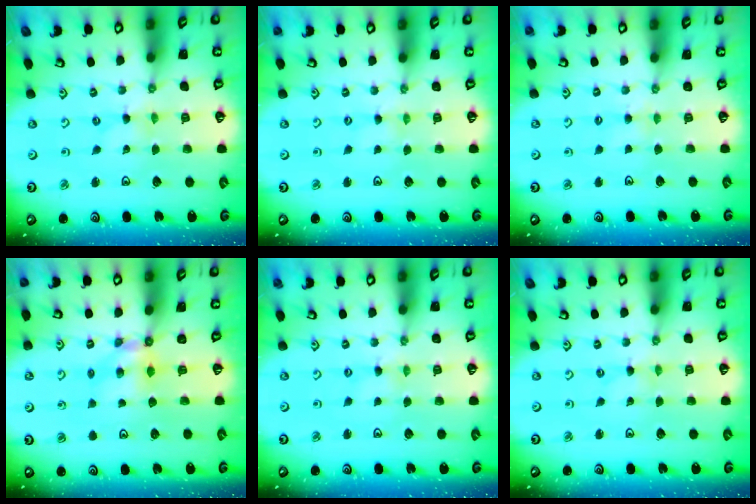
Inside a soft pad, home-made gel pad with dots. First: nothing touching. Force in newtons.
{"total": 0.7, "press": 0.7, "slide": 0.1}
{"total": 3.0, "press": 3.0, "slide": 0.4}
{"total": 5.4, "press": 5.4, "slide": 0.1}
{"total": 0.0}
{"total": 0.0}